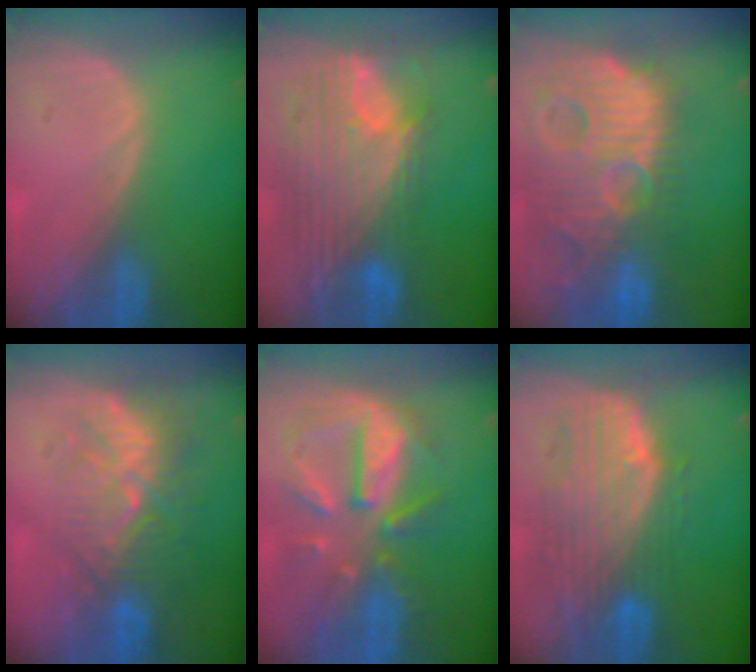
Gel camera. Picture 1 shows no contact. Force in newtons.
{"total": 12.1, "press": 10.2, "slide": 6.4}
{"total": 14.8, "press": 12.8, "slide": 7.5}
{"total": 9.3, "press": 8.6, "slide": 3.4}
{"total": 10.3, "press": 9.3, "slide": 4.5}
{"total": 10.7, "press": 9.2, "slide": 5.5}